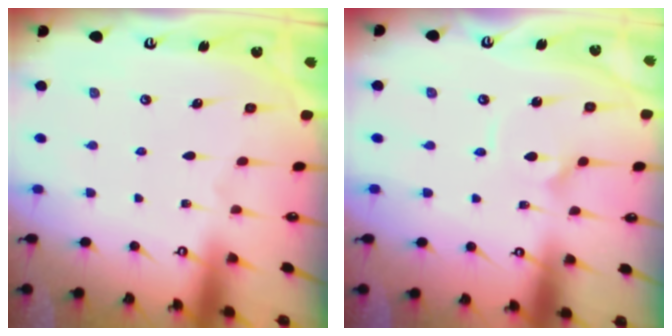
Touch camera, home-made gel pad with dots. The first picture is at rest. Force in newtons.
{"total": 2.6, "press": 2.6, "slide": 0.2}